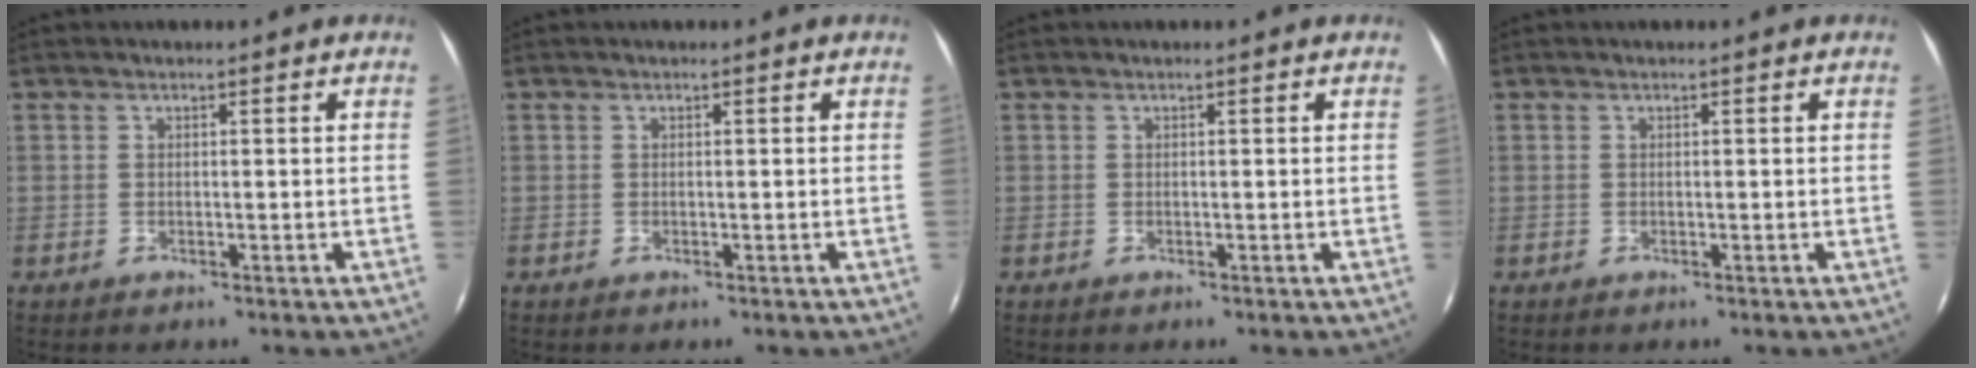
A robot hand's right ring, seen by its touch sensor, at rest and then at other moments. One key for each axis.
{"total": 0.0}
{"total": 0.0}
{"total": 0.0}